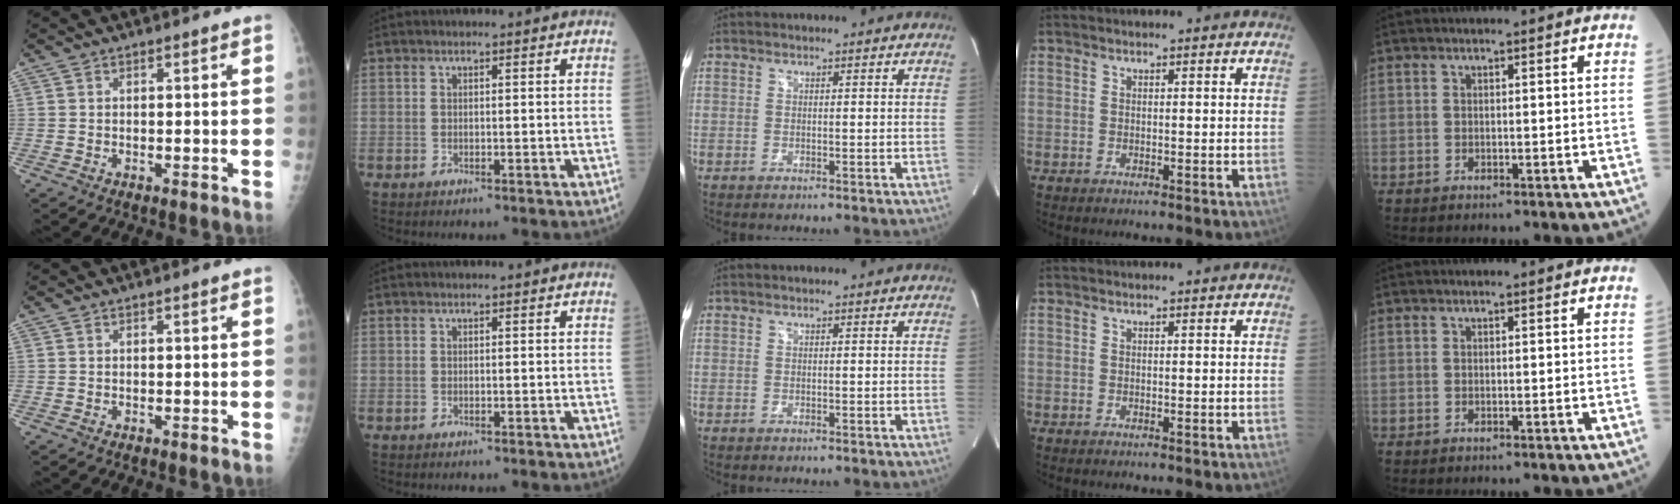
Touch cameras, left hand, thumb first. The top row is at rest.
{}